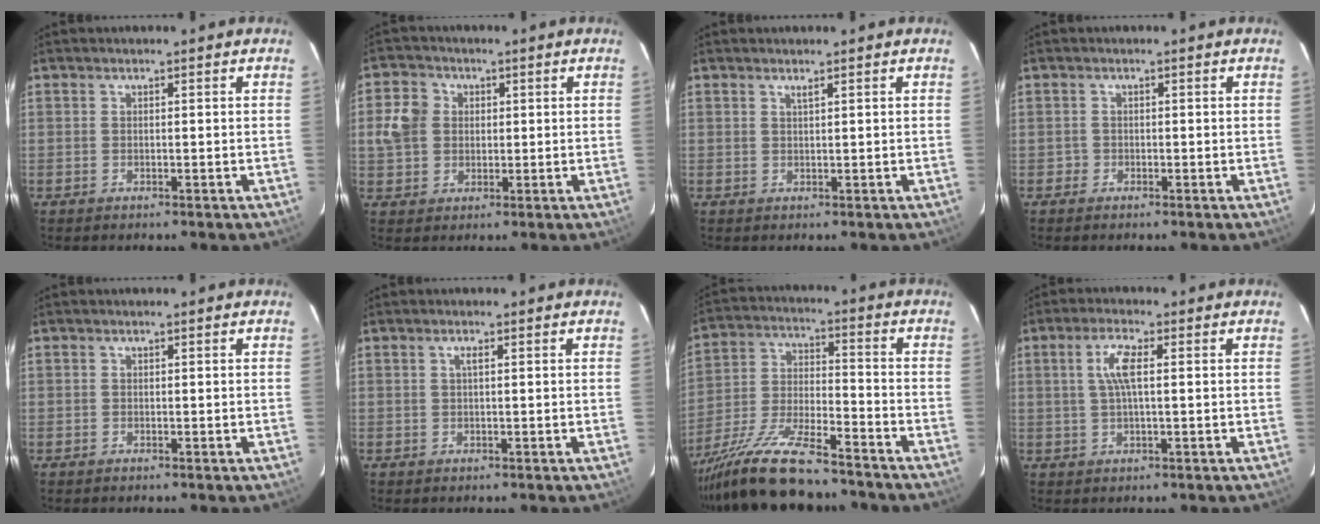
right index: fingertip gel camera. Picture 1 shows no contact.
{"total": 6.6, "force": [0.8, 5.9, 2.9], "torque": [-0.057, 0.023, 0.015]}
{"total": 0.7, "force": [0.5, -0.1, 0.4], "torque": [-0.006, 0.000, 0.008]}
{"total": 1.2, "force": [-0.6, 1.0, -0.2], "torque": [0.003, 0.005, -0.010]}
{"total": 0.0}
{"total": 0.8, "force": [0.2, 0.0, 0.8], "torque": [-0.014, 0.003, 0.003]}
{"total": 17.6, "force": [-14.3, 3.4, 9.5], "torque": [-0.204, -0.033, -0.250]}
{"total": 4.8, "force": [0.9, 1.0, 4.6], "torque": [-0.091, 0.006, 0.019]}